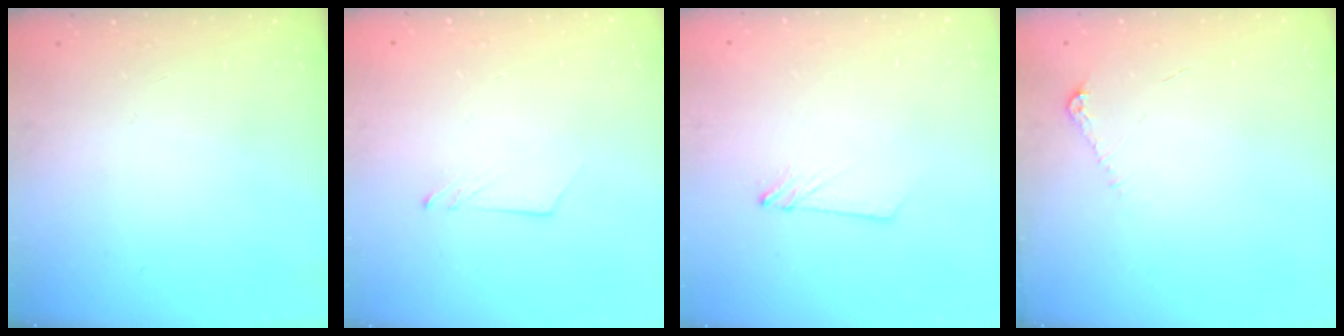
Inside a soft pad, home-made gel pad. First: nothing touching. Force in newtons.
{"total": 1.2, "press": 1.2, "slide": 0.1}
{"total": 2.4, "press": 2.4, "slide": 0.2}
{"total": 4.9, "press": 4.9, "slide": 0.7}